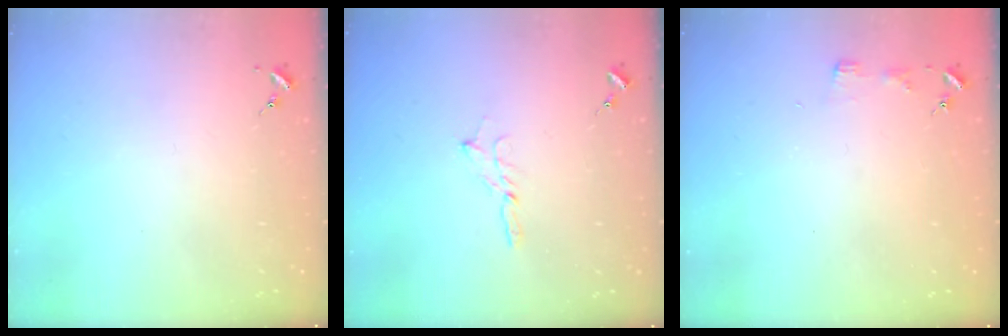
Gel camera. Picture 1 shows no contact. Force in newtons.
{"total": 2.3, "press": 2.3, "slide": 0.2}
{"total": 3.4, "press": 3.3, "slide": 0.4}